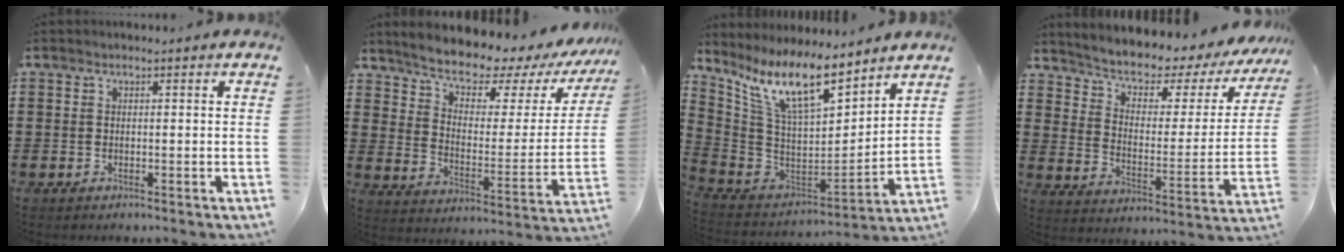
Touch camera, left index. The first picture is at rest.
{"total": 7.1, "force": [6.5, 1.8, 2.3], "torque": [-0.064, -0.053, 0.107]}
{"total": 12.9, "force": [9.3, 3.0, 8.5], "torque": [-0.192, -0.045, 0.167]}
{"total": 4.4, "force": [3.6, 1.6, 1.9], "torque": [-0.059, -0.032, 0.051]}